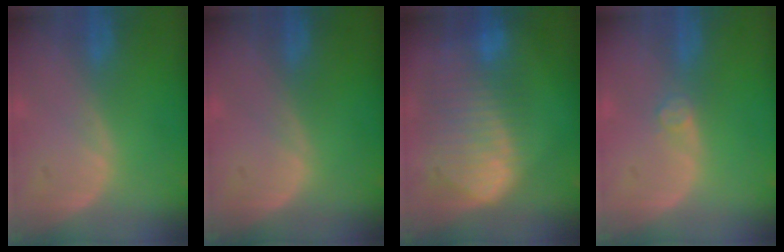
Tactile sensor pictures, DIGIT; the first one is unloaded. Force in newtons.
{"total": 0.0}
{"total": 10.6, "press": 9.1, "slide": 5.4}
{"total": 1.5, "press": 1.5, "slide": 0.2}